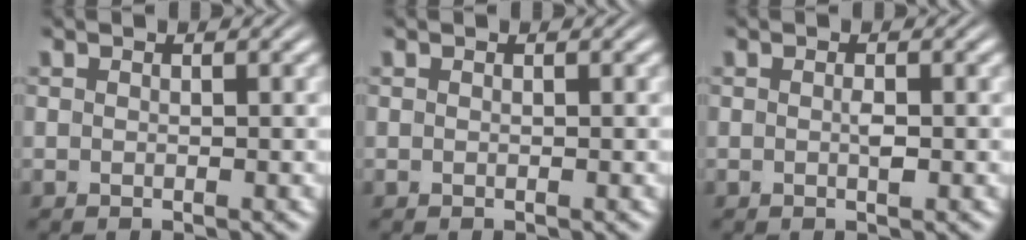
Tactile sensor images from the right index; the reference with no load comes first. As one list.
[{"total": 0.0}, {"total": 0.7, "force": [-0.1, -0.1, 0.7], "torque": [-0.010, -0.003, -0.003]}]